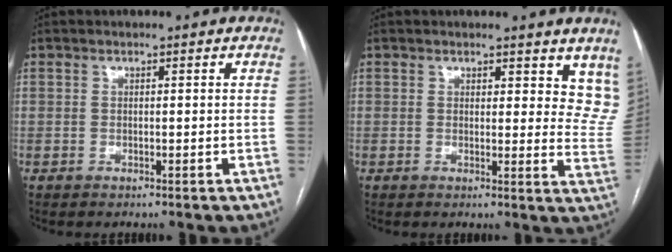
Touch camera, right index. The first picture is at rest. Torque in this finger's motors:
{"motor_torque": [-0.08, 0.12, 0.02, 0.00]}